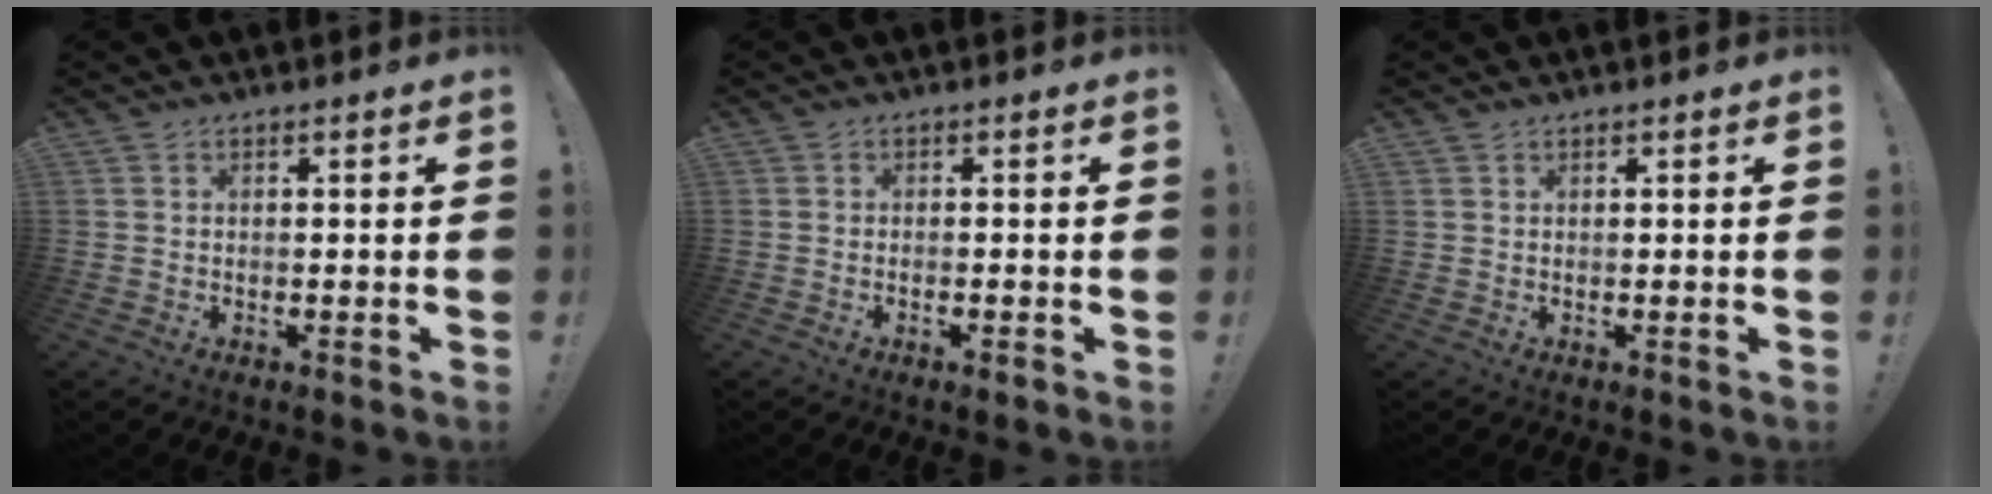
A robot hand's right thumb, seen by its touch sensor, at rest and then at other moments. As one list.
[{"total": 1.4, "force": [-0.7, -0.1, 1.2], "torque": [-0.019, -0.001, -0.011]}, {"total": 0.7, "force": [0.5, 0.2, 0.3], "torque": [-0.004, -0.001, 0.010]}]